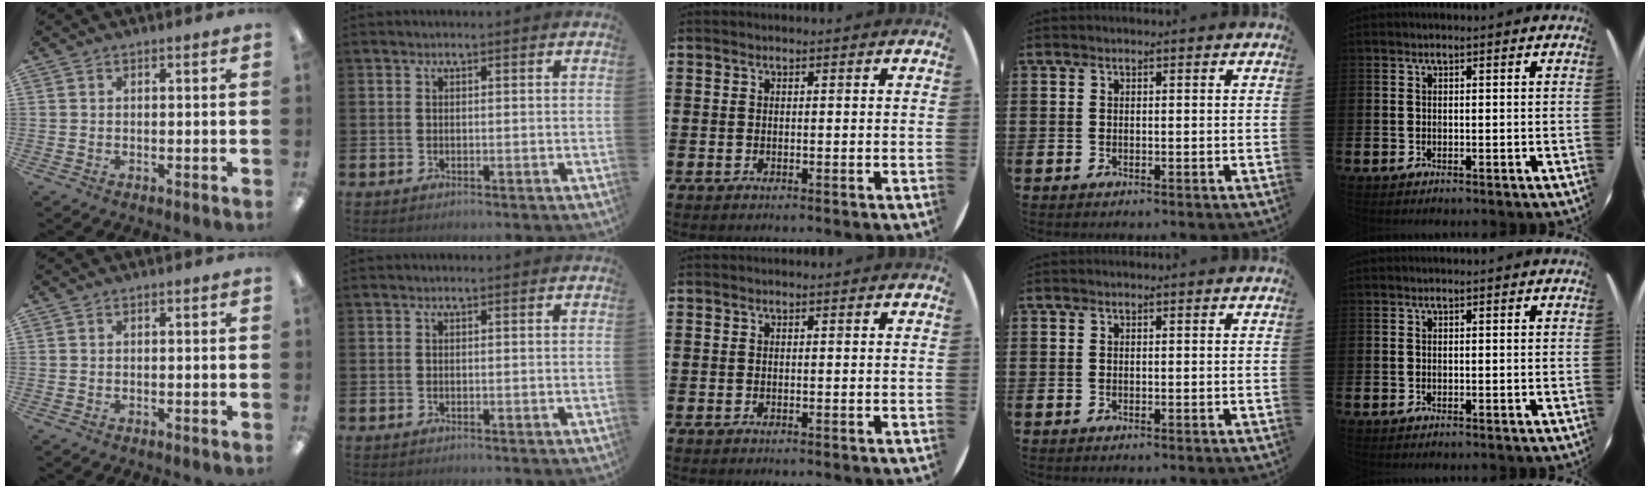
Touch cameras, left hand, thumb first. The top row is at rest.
{}